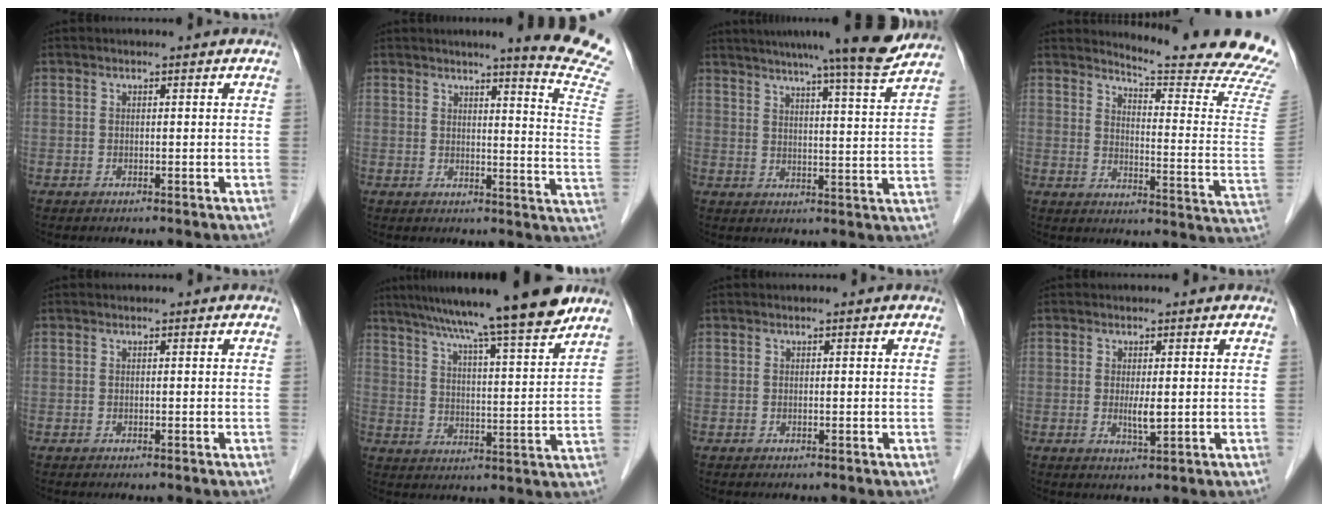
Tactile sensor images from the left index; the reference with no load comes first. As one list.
[{"total": 13.0, "force": [11.2, -1.5, 6.3], "torque": [-0.074, -0.088, 0.108]}, {"total": 15.4, "force": [13.5, -0.7, 7.5], "torque": [-0.114, -0.017, 0.172]}, {"total": 18.9, "force": [17.9, -1.9, 5.5], "torque": [-0.086, -0.160, 0.200]}, {"total": 0.0}, {"total": 17.9, "force": [14.7, -0.2, 10.2], "torque": [-0.157, 0.011, 0.218]}, {"total": 0.0}, {"total": 2.5, "force": [0.0, 0.4, 2.5], "torque": [-0.049, -0.006, 0.004]}]